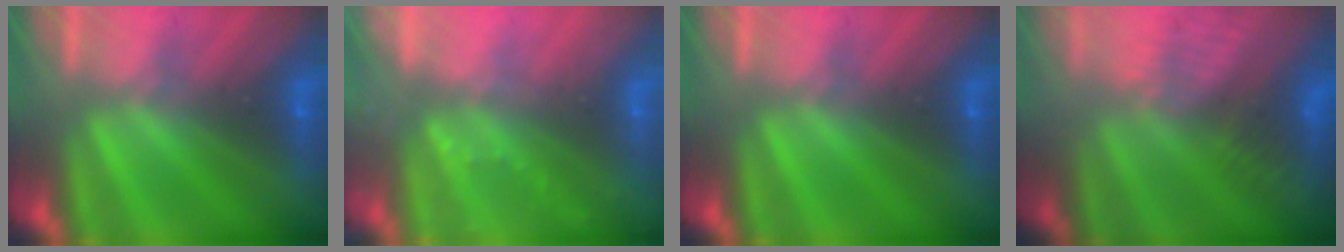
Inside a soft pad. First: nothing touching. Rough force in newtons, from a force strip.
{"total": 2.3}
{"total": 0.0}
{"total": 7.3}